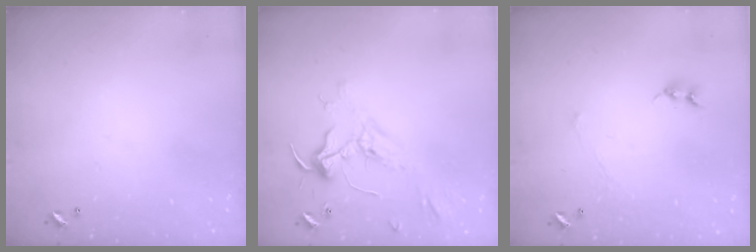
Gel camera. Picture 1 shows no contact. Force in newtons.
{"total": 2.3, "press": 2.2, "slide": 0.8}
{"total": 1.0, "press": 0.8, "slide": 0.6}